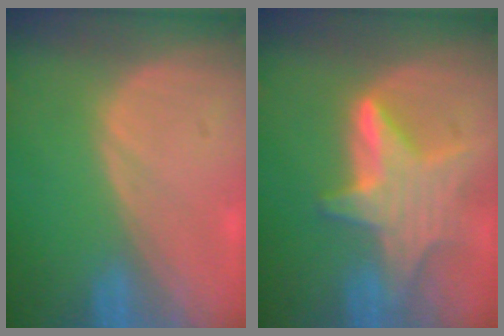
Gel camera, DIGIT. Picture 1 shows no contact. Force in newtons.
{"total": 7.8, "press": 7.8, "slide": 0.7}